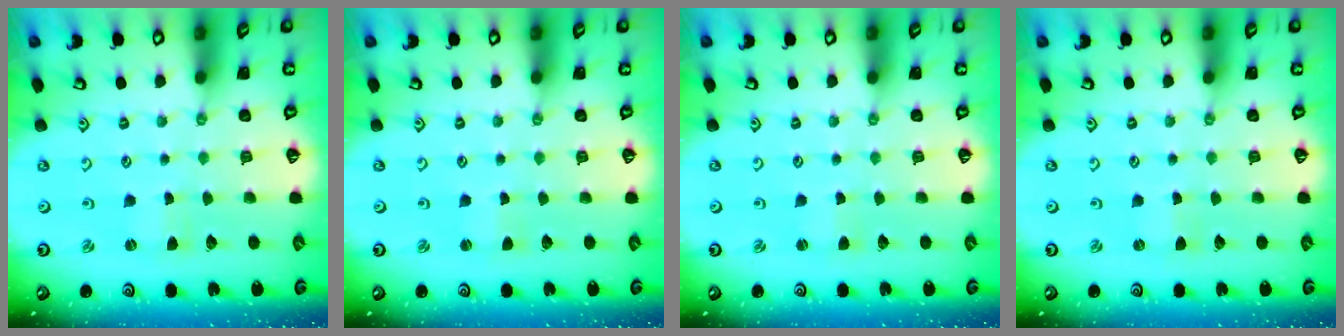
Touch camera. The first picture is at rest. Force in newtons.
{"total": 1.4, "press": 1.4, "slide": 0.4}
{"total": 1.6, "press": 1.5, "slide": 0.3}
{"total": 0.0}